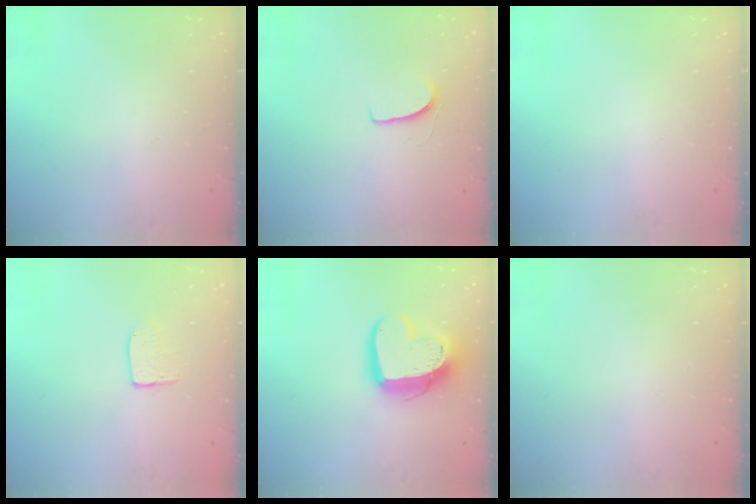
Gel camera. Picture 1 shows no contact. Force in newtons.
{"total": 5.1, "press": 5.0, "slide": 0.5}
{"total": 0.0}
{"total": 6.1, "press": 6.1, "slide": 0.4}
{"total": 16.9, "press": 16.9, "slide": 1.4}
{"total": 0.0}